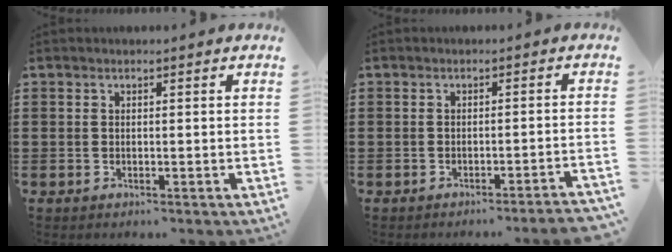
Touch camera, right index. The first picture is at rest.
{"total": 1.9, "force": [-1.6, -0.4, 0.8], "torque": [-0.014, -0.002, -0.032]}